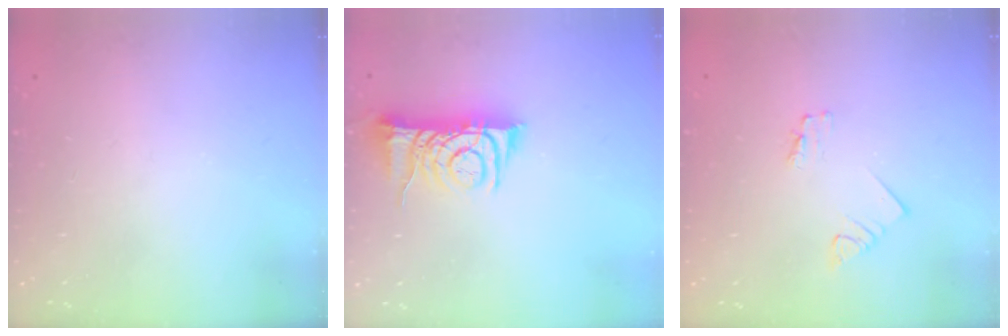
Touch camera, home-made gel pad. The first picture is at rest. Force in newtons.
{"total": 8.2, "press": 8.2, "slide": 0.7}
{"total": 1.2, "press": 1.2, "slide": 0.0}